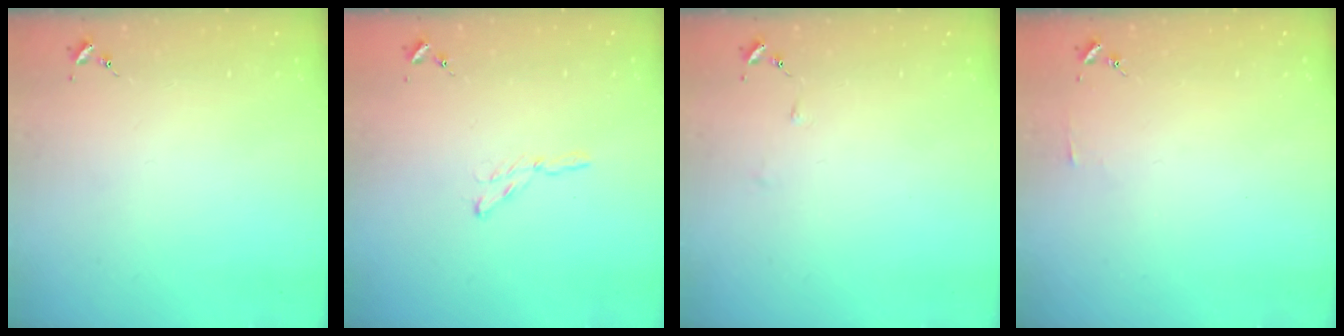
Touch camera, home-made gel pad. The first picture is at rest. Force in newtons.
{"total": 2.7, "press": 2.7, "slide": 0.2}
{"total": 0.0}
{"total": 2.8, "press": 2.8, "slide": 0.3}